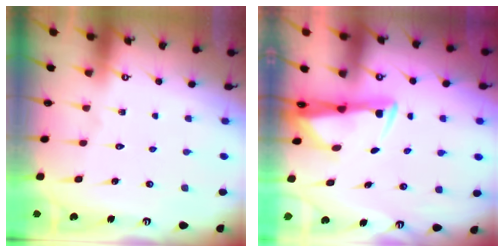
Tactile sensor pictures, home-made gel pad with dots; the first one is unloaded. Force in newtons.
{"total": 3.0, "press": 2.8, "slide": 0.9}